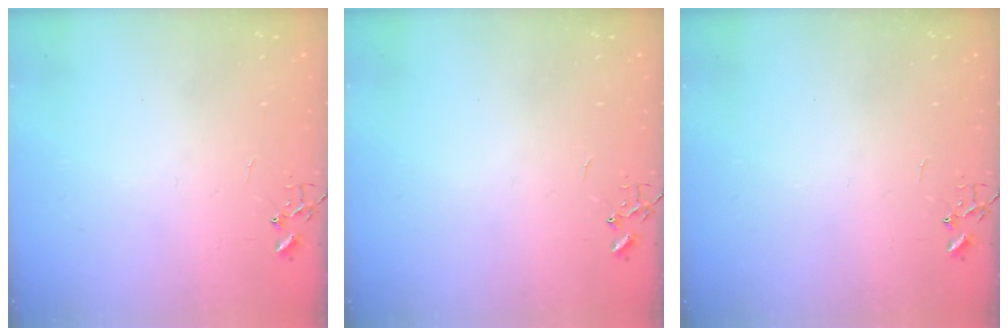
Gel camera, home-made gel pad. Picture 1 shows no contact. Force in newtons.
{"total": 0.0}
{"total": 0.0}